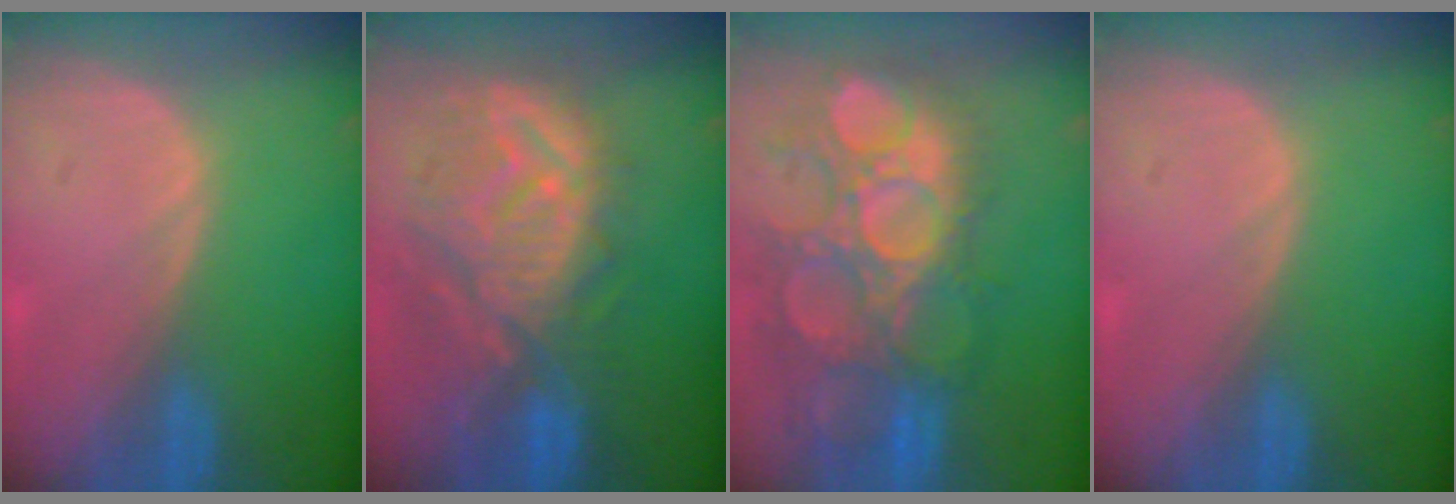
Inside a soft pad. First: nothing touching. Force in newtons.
{"total": 11.6, "press": 10.7, "slide": 4.6}
{"total": 13.3, "press": 12.2, "slide": 5.4}
{"total": 0.0}